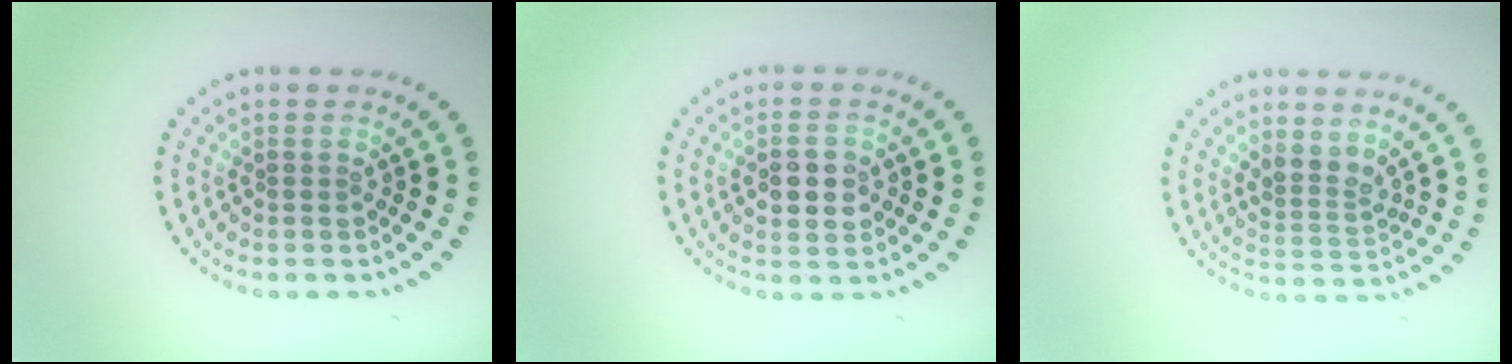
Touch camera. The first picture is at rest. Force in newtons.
{"total": 3.0, "press": 3.0, "slide": 0.1}
{"total": 2.3, "press": 1.8, "slide": 1.5}